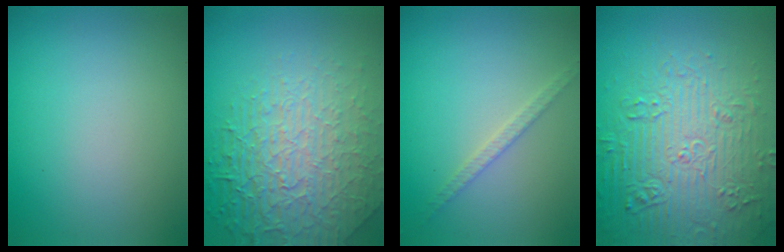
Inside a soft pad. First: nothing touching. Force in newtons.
{"total": 8.0, "press": 5.9, "slide": 5.3}
{"total": 1.7, "press": 1.7, "slide": 0.2}
{"total": 7.9, "press": 7.6, "slide": 2.0}